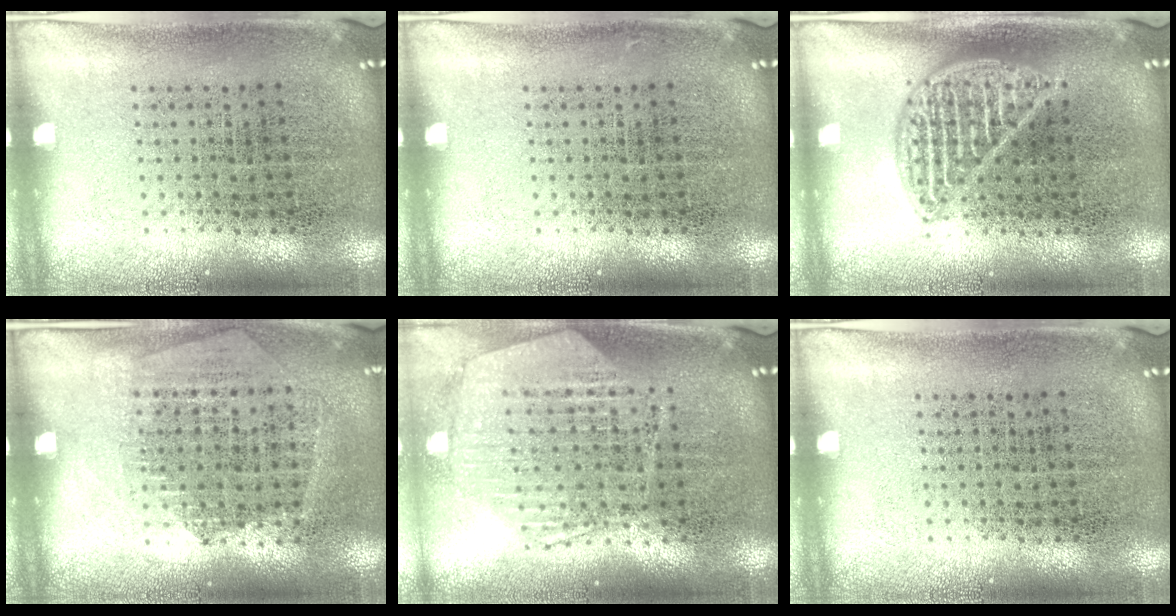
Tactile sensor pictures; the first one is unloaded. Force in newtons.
{"total": 0.0}
{"total": 2.1, "press": 2.0, "slide": 0.2}
{"total": 1.3, "press": 1.1, "slide": 0.6}
{"total": 1.3, "press": 1.2, "slide": 0.4}
{"total": 0.0}